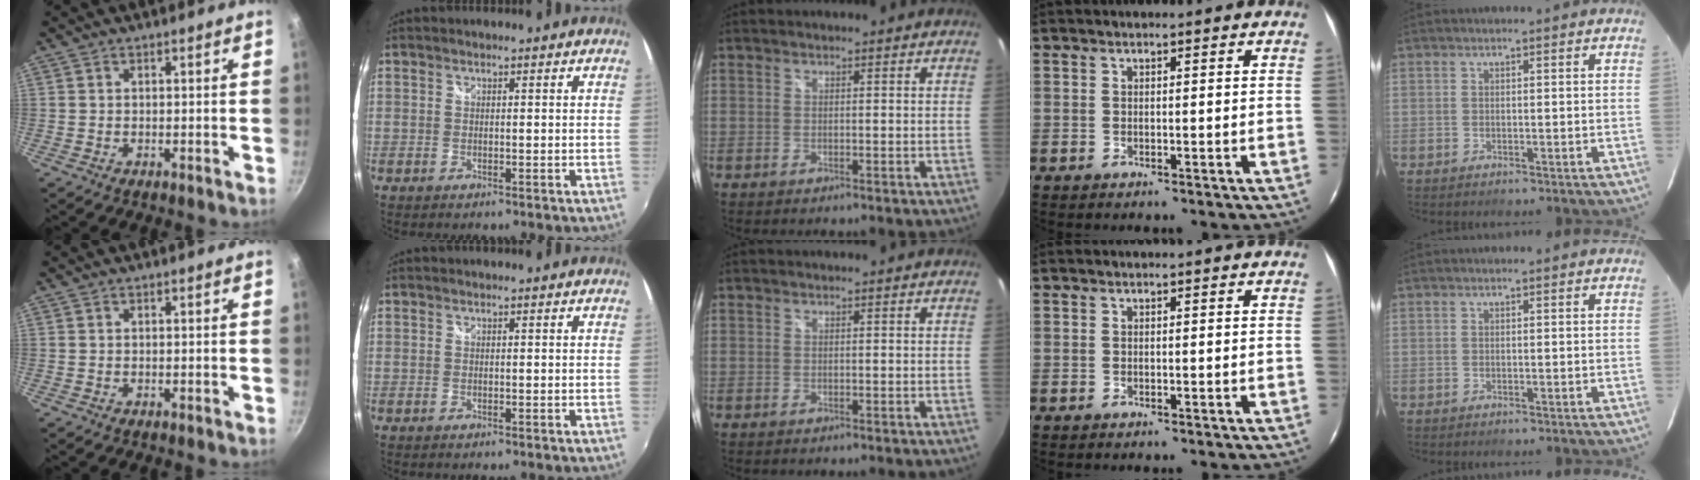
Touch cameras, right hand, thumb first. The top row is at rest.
{}